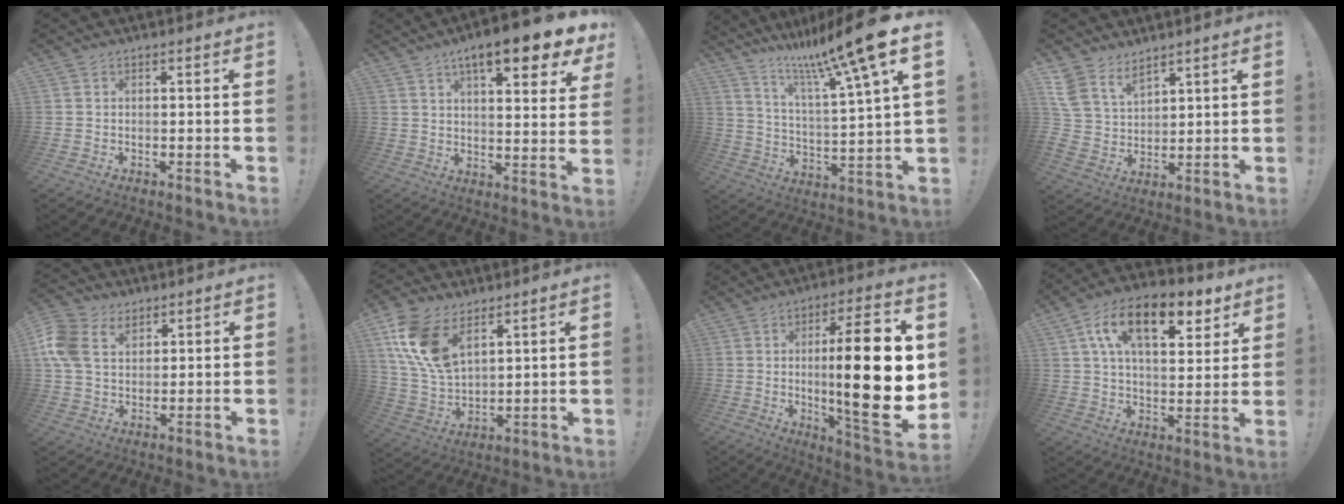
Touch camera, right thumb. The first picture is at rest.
{"total": 12.4, "force": [7.7, 2.1, 9.4], "torque": [-0.135, -0.049, 0.116]}
{"total": 15.4, "force": [11.1, 0.4, 10.8], "torque": [-0.181, -0.086, 0.167]}
{"total": 9.4, "force": [7.0, 5.4, 3.3], "torque": [-0.074, -0.043, 0.141]}
{"total": 12.2, "force": [5.0, 8.7, 7.0], "torque": [-0.155, -0.012, 0.098]}
{"total": 15.2, "force": [8.1, 8.8, 9.5], "torque": [-0.201, -0.037, 0.155]}
{"total": 24.6, "force": [1.2, 5.2, 24.0], "torque": [-0.378, -0.020, 0.014]}
{"total": 17.9, "force": [9.0, 8.5, 13.0], "torque": [-0.207, -0.031, 0.152]}